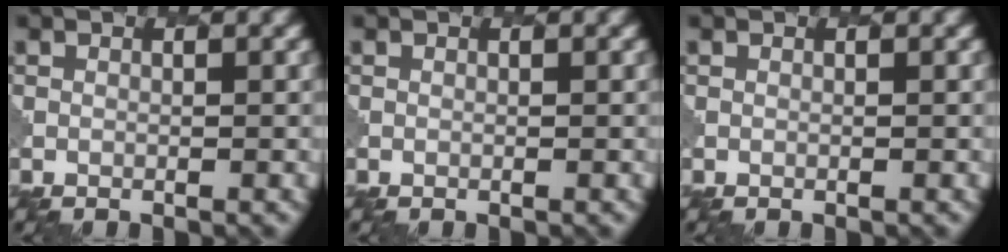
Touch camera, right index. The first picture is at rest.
{"total": 0.0}
{"total": 0.0}